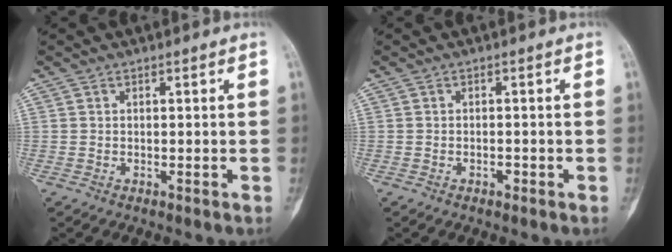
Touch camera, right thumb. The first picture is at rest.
{"total": 1.0, "force": [-0.5, 0.6, 0.6], "torque": [-0.006, 0.004, -0.008]}